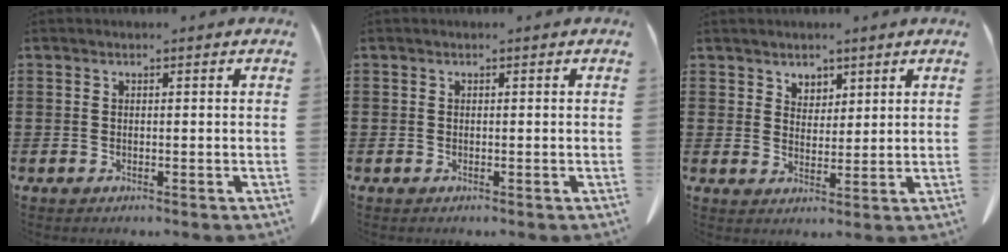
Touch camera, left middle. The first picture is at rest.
{"total": 0.0}
{"total": 3.2, "force": [2.6, 1.8, 0.2], "torque": [-0.013, 0.004, 0.050]}